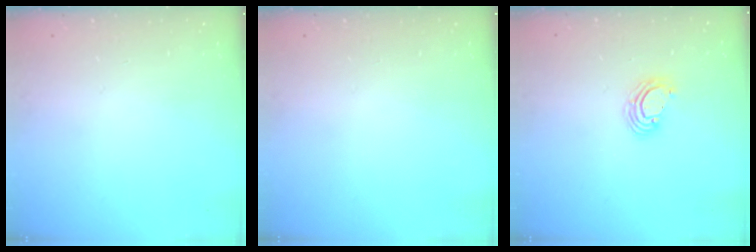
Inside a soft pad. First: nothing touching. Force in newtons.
{"total": 0.0}
{"total": 3.6, "press": 3.6, "slide": 0.2}